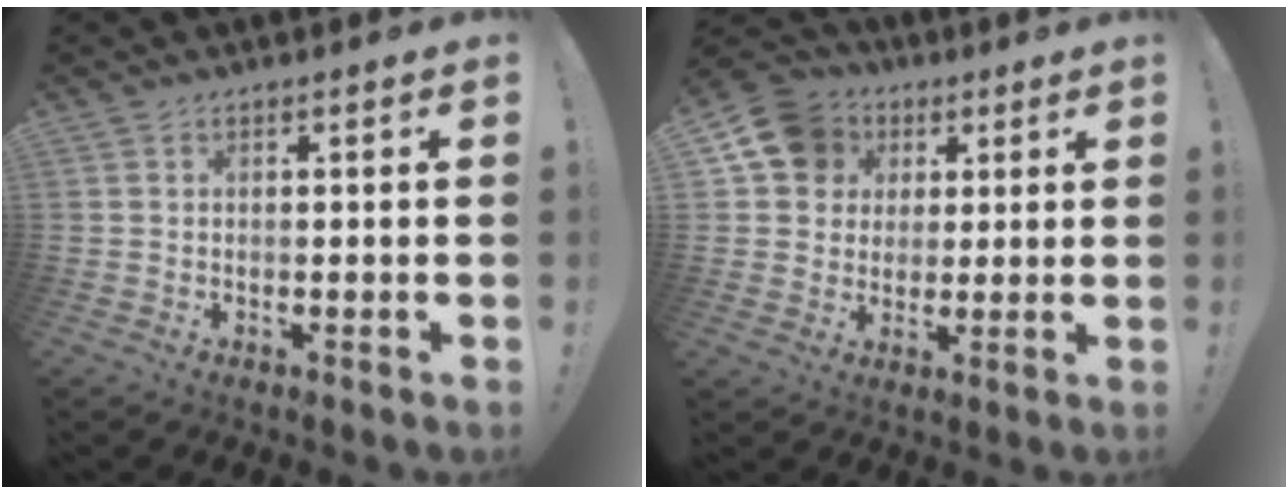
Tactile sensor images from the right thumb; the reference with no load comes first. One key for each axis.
{"total": 12.8, "fx": 4.7, "fy": 10.9, "fz": 4.7, "tx": -0.069, "ty": -0.013, "tz": 0.097}